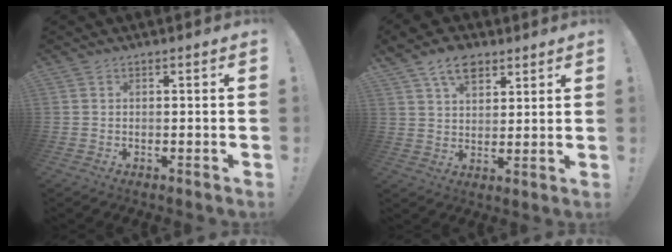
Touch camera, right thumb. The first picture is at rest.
{"total": 9.4, "force": [5.7, 5.7, 4.8], "torque": [-0.072, -0.022, 0.106]}